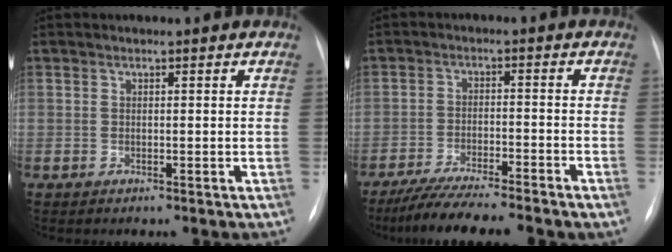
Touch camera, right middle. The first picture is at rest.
{"total": 10.6, "force": [-8.8, 0.6, 5.8], "torque": [-0.094, -0.022, -0.140]}